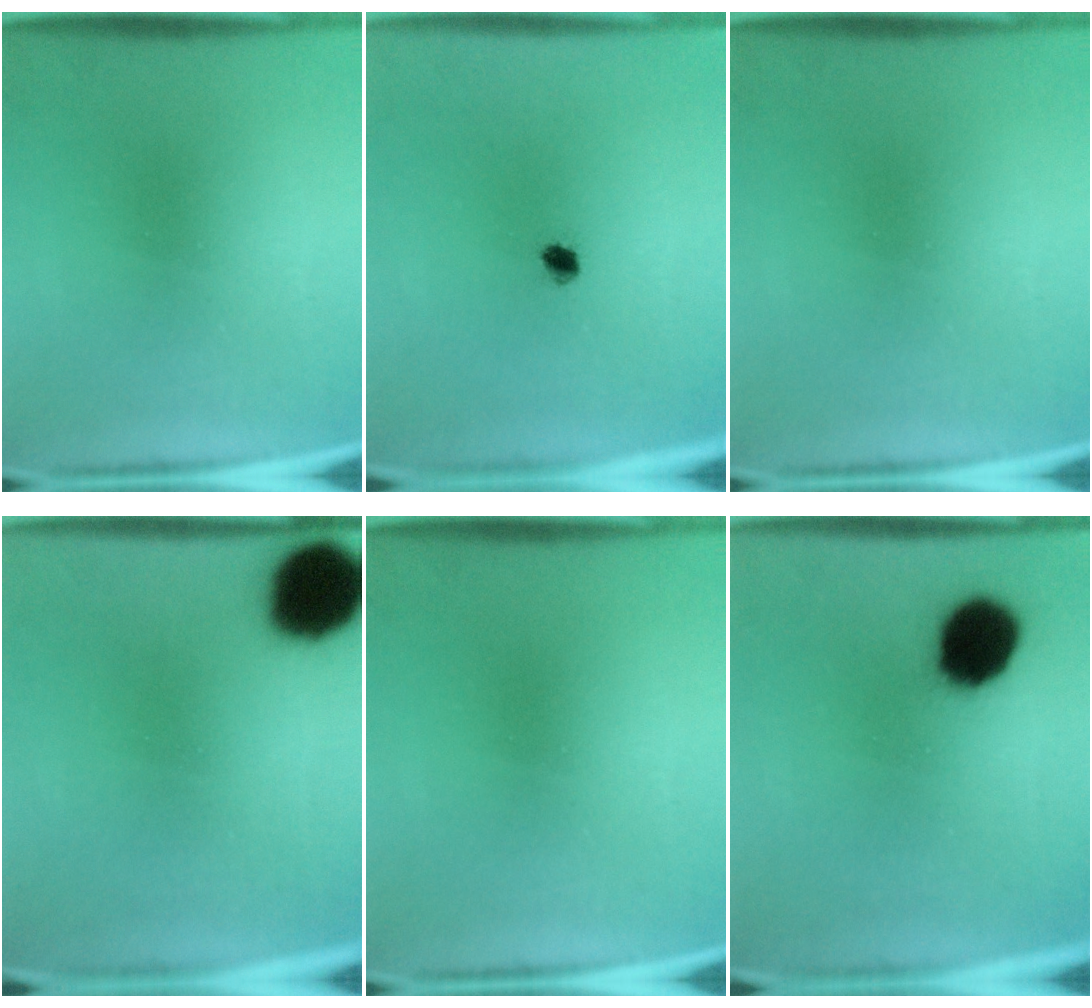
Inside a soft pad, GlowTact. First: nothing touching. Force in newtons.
{"total": 2.1}
{"total": 0.0}
{"total": 15.6}
{"total": 0.0}
{"total": 13.2}